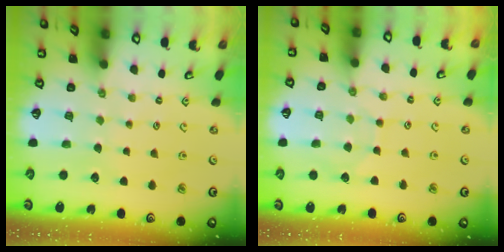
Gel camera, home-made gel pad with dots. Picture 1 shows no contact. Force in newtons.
{"total": 5.1, "press": 5.1, "slide": 0.2}